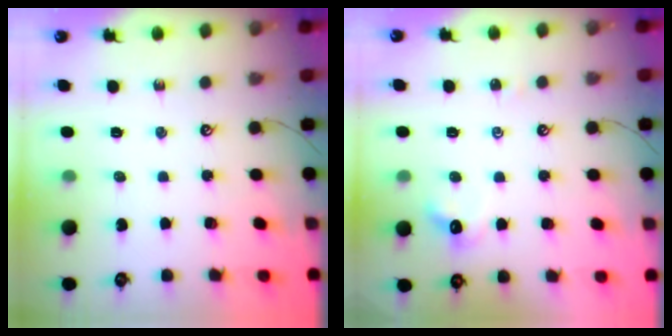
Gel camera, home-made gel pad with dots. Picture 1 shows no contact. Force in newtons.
{"total": 2.7, "press": 2.7, "slide": 0.5}